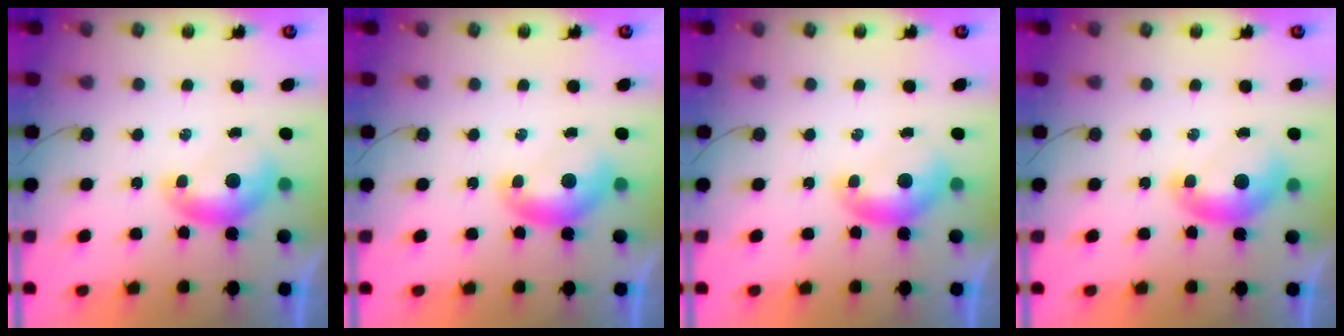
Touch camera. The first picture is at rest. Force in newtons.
{"total": 0.6, "press": 0.6, "slide": 0.2}
{"total": 0.0}
{"total": 1.2, "press": 1.1, "slide": 0.6}